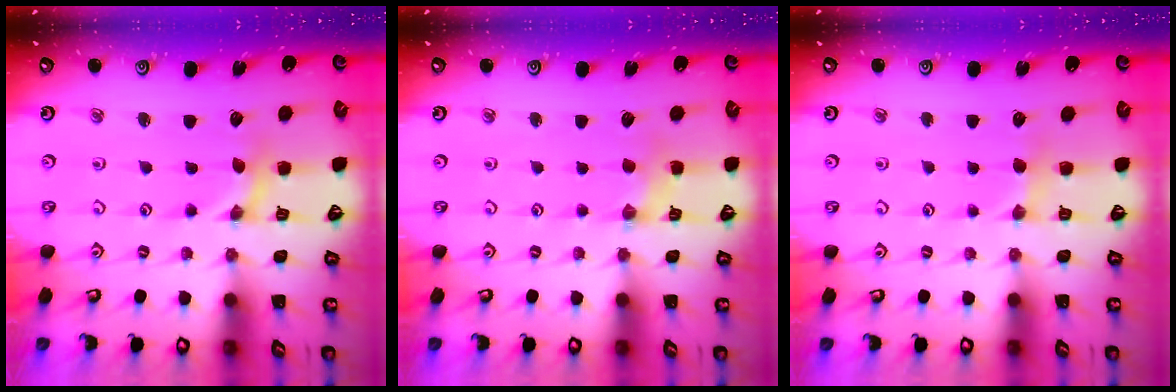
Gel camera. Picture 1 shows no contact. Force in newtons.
{"total": 2.8, "press": 2.7, "slide": 0.4}
{"total": 4.5, "press": 4.5, "slide": 0.5}